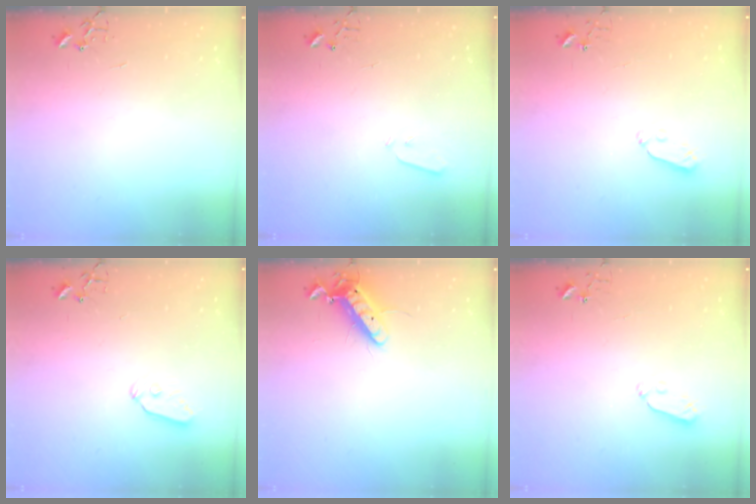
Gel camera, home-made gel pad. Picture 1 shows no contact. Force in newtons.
{"total": 3.0, "press": 2.9, "slide": 0.7}
{"total": 3.8, "press": 3.8, "slide": 0.6}
{"total": 6.0, "press": 6.0, "slide": 0.2}
{"total": 11.8, "press": 11.6, "slide": 2.2}
{"total": 3.8, "press": 3.8, "slide": 0.6}